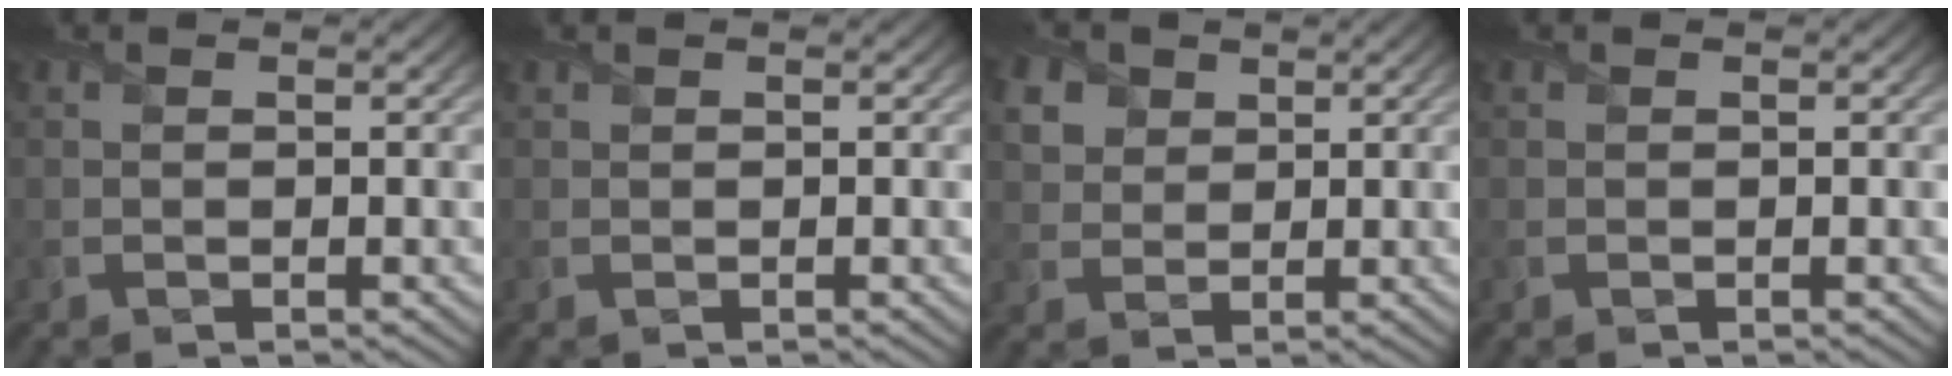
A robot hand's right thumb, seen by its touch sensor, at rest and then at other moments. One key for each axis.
{"total": 0.0}
{"total": 3.4, "fx": 1.7, "fy": 2.7, "fz": 1.3, "tx": -0.044, "ty": 0.002, "tz": 0.034}
{"total": 0.0}